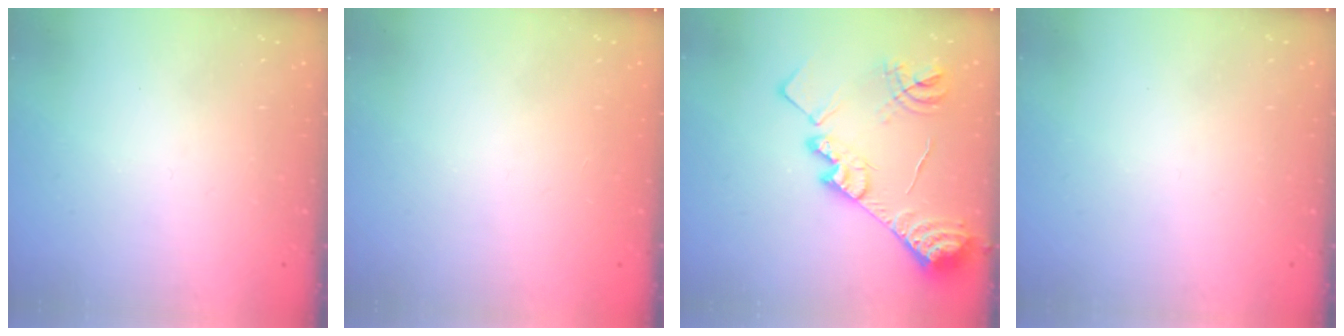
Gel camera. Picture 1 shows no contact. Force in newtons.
{"total": 1.4, "press": 1.2, "slide": 0.8}
{"total": 20.4, "press": 20.4, "slide": 1.3}
{"total": 0.0}